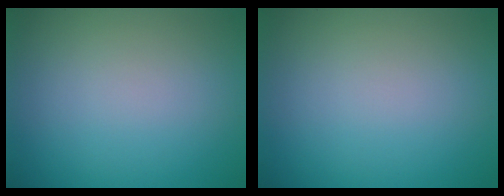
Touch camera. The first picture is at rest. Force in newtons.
{"total": 0.0}